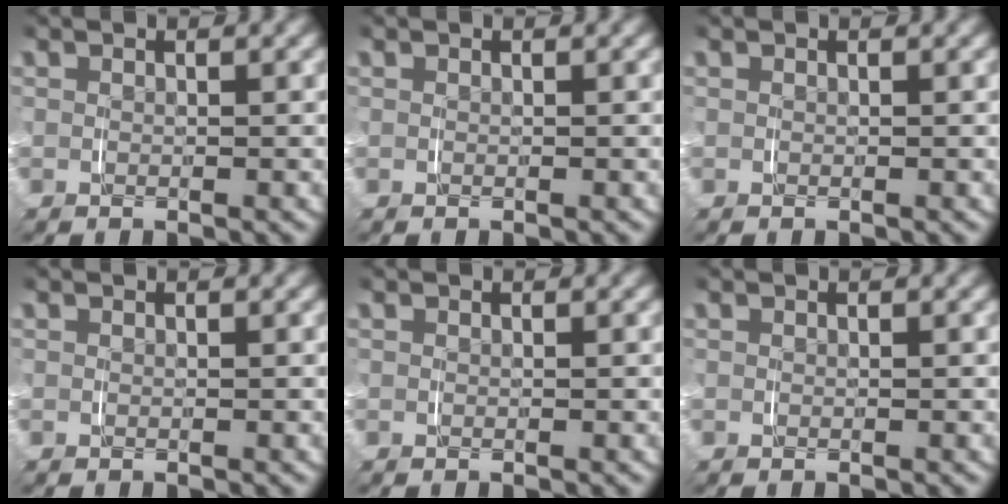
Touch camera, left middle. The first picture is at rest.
{"total": 0.0}
{"total": 0.0}
{"total": 0.0}
{"total": 0.0}
{"total": 0.0}